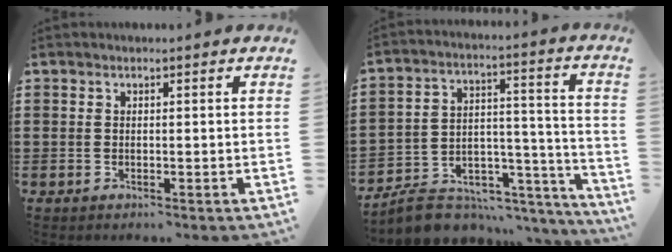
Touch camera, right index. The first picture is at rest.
{"total": 6.5, "force": [-5.4, 3.3, 1.3], "torque": [-0.022, 0.002, -0.096]}